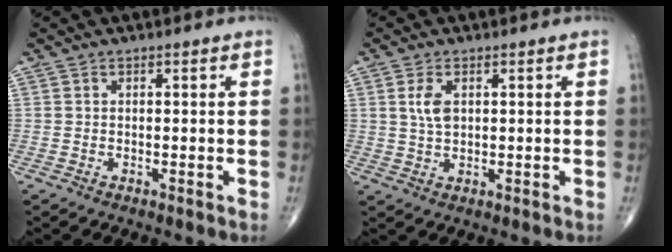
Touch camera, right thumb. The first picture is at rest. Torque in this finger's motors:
{"motor_torque": [-0.05, 0.27, -0.07, -0.09, 0.11]}